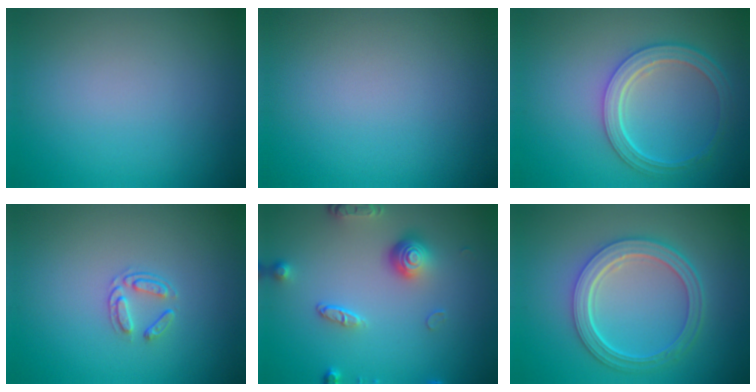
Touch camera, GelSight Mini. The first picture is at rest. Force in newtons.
{"total": 0.0}
{"total": 4.7, "press": 3.6, "slide": 3.0}
{"total": 1.6, "press": 1.0, "slide": 1.2}
{"total": 4.2, "press": 3.0, "slide": 2.9}
{"total": 5.2, "press": 4.0, "slide": 3.4}